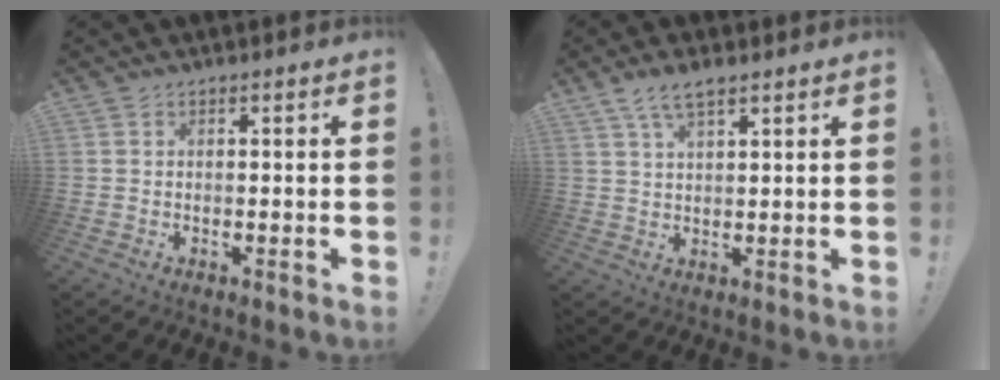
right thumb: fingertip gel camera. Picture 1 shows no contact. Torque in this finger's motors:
{"motor_torque": [0.59, 0.63, 0.32, 0.21, 0.00]}